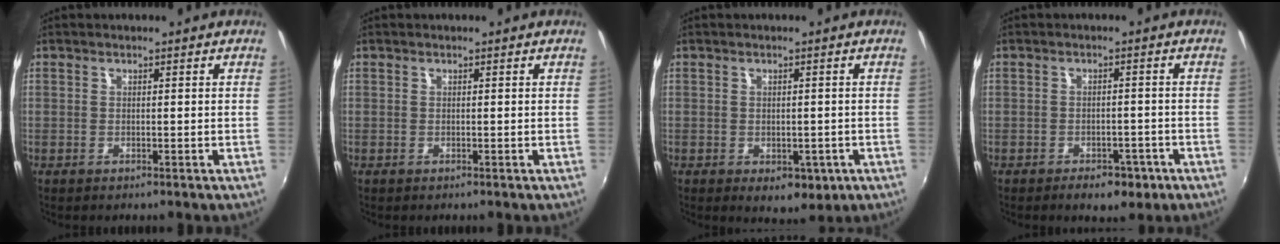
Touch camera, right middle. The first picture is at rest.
{"total": 0.0}
{"total": 5.5, "force": [-2.3, 3.4, 3.6], "torque": [-0.054, -0.016, -0.025]}
{"total": 5.7, "force": [-3.8, 3.1, 3.0], "torque": [-0.061, -0.003, -0.042]}